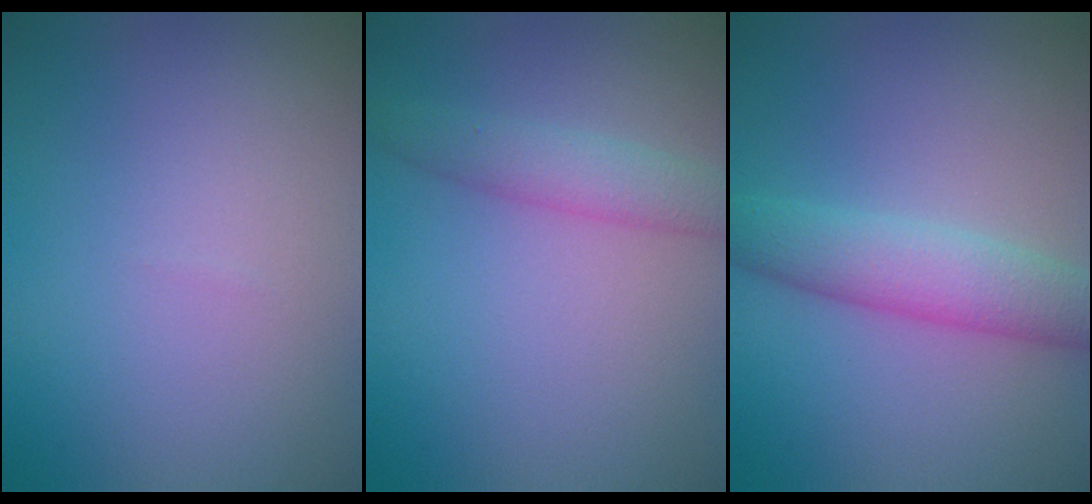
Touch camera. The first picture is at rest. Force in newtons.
{"total": 2.7, "press": 2.6, "slide": 0.2}
{"total": 4.4, "press": 4.4, "slide": 0.1}